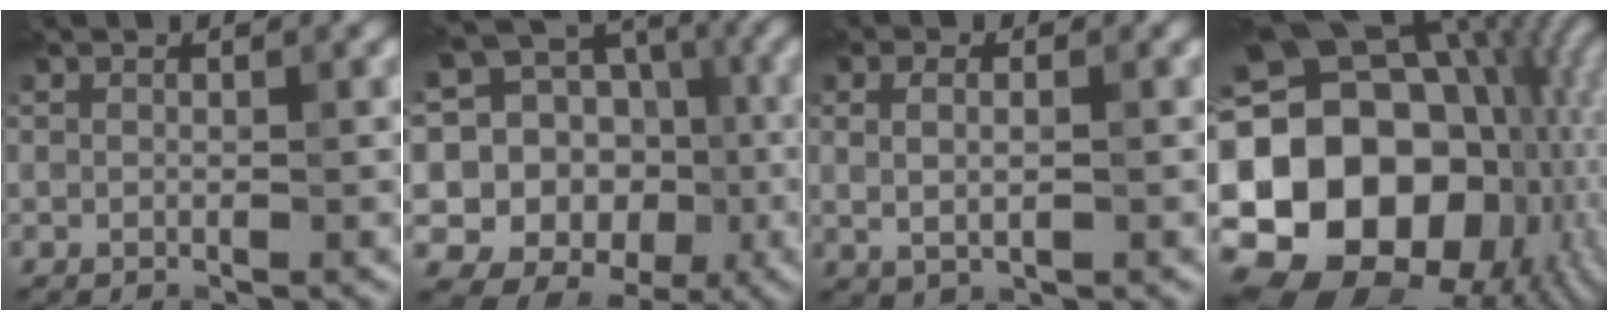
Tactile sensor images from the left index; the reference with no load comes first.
{"total": 16.3, "force": [-0.2, 15.1, 6.2], "torque": [-0.144, 0.027, 0.002]}
{"total": 2.4, "force": [0.3, 1.1, 2.1], "torque": [-0.049, 0.001, 0.013]}
{"total": 23.2, "force": [-1.1, 18.9, 13.4], "torque": [-0.238, -0.008, -0.052]}